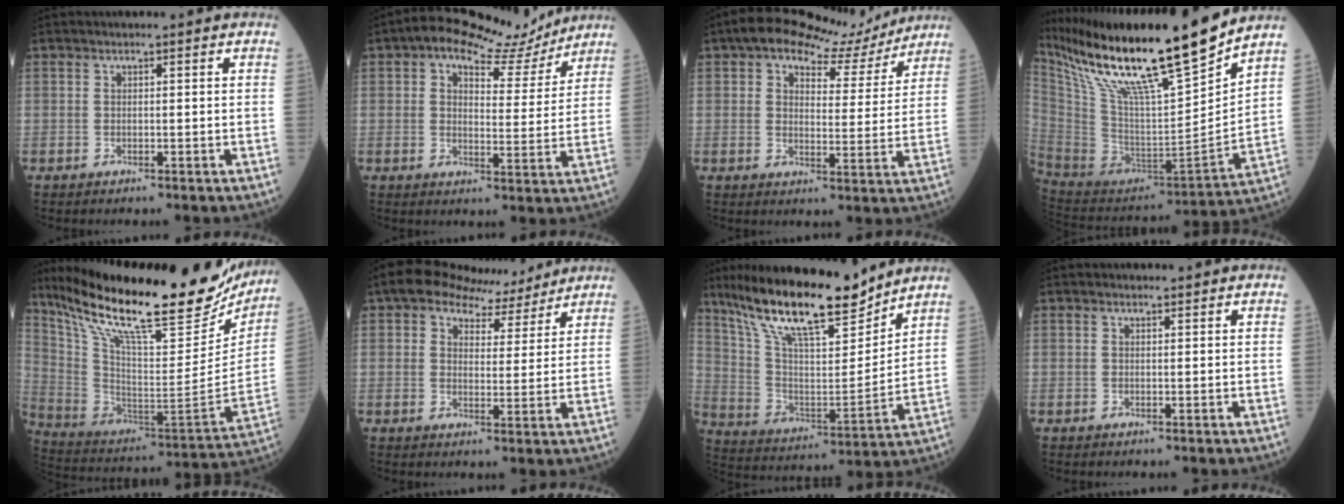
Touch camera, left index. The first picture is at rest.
{"total": 9.6, "force": [7.8, 4.0, 3.9], "torque": [-0.062, 0.008, 0.102]}
{"total": 9.9, "force": [8.4, 3.9, 3.7], "torque": [-0.055, 0.009, 0.107]}
{"total": 24.8, "force": [19.3, 1.3, 15.5], "torque": [-0.281, -0.015, 0.344]}
{"total": 32.4, "force": [26.0, 6.5, 18.2], "torque": [-0.317, -0.050, 0.385]}
{"total": 8.3, "force": [7.0, 3.6, 2.6], "torque": [-0.042, 0.017, 0.098]}
{"total": 18.6, "force": [15.1, 3.2, 10.5], "torque": [-0.190, -0.004, 0.273]}
{"total": 0.0}